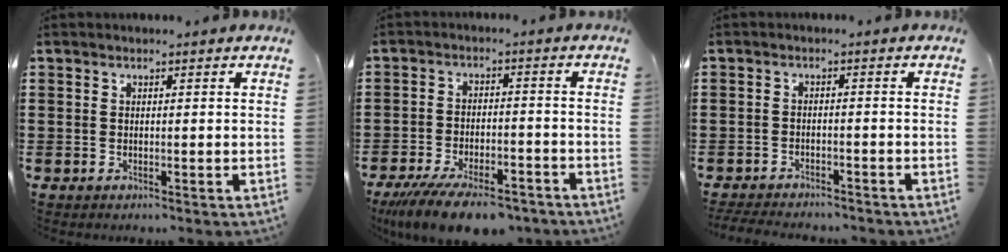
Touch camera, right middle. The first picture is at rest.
{"total": 8.5, "force": [-7.1, 1.7, 4.4], "torque": [-0.087, 0.003, -0.131]}
{"total": 2.7, "force": [-2.7, 0.2, 0.3], "torque": [-0.010, -0.003, -0.056]}